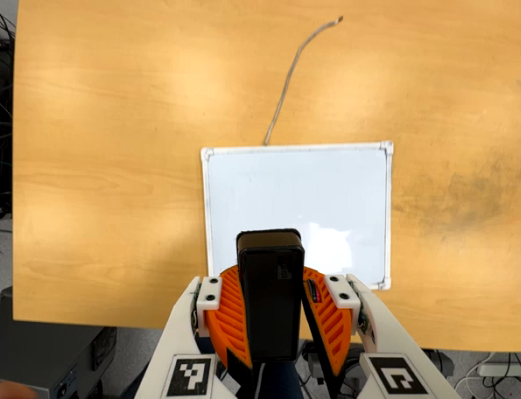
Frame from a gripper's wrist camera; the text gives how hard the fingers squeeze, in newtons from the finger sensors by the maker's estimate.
{"total": 9.3, "left": 9.7, "right": 8.9}